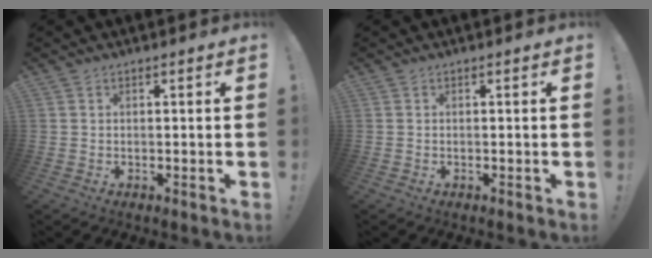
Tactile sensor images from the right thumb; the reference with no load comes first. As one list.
[{"total": 0.0}]